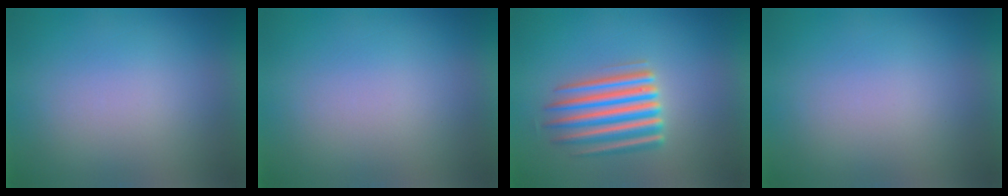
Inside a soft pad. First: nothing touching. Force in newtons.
{"total": 1.2}
{"total": 5.7}
{"total": 1.1}